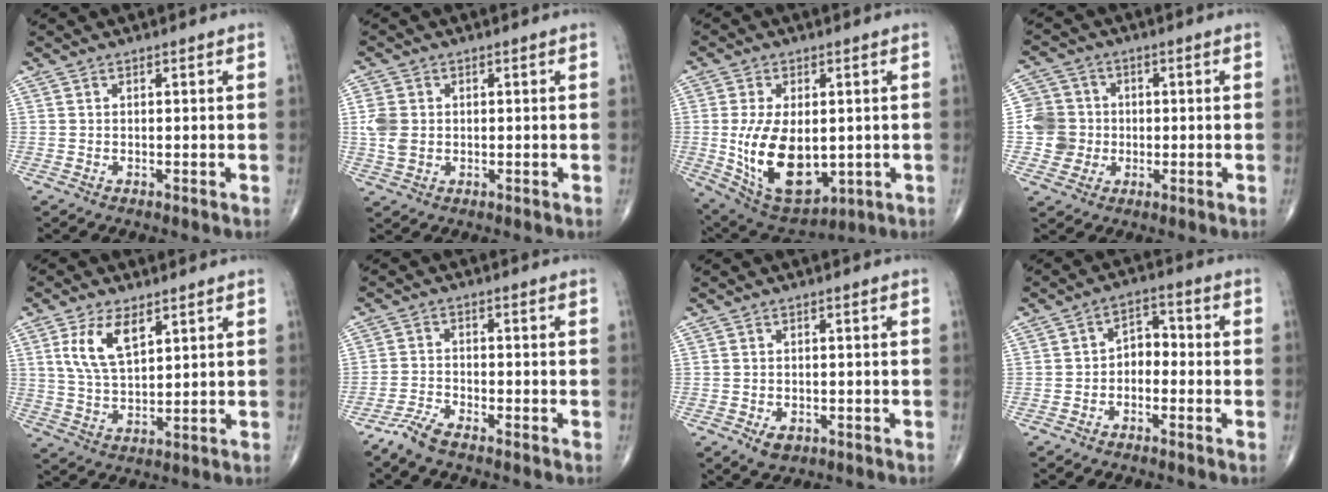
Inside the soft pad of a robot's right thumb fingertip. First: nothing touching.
{"total": 4.8, "force": [0.1, 3.7, 3.0], "torque": [-0.063, 0.004, 0.005]}
{"total": 16.7, "force": [-1.3, 9.6, 13.6], "torque": [-0.226, -0.009, 0.008]}
{"total": 8.1, "force": [-0.7, 7.9, 1.4], "torque": [0.002, 0.012, -0.018]}
{"total": 9.0, "force": [4.0, 4.4, 6.7], "torque": [-0.120, -0.015, 0.082]}
{"total": 4.0, "force": [-3.5, 0.8, 1.9], "torque": [-0.048, 0.010, -0.074]}
{"total": 3.0, "force": [-1.3, 2.0, 1.7], "torque": [-0.020, 0.001, -0.014]}
{"total": 4.6, "force": [-1.5, 3.2, 2.9], "torque": [-0.026, 0.031, -0.039]}